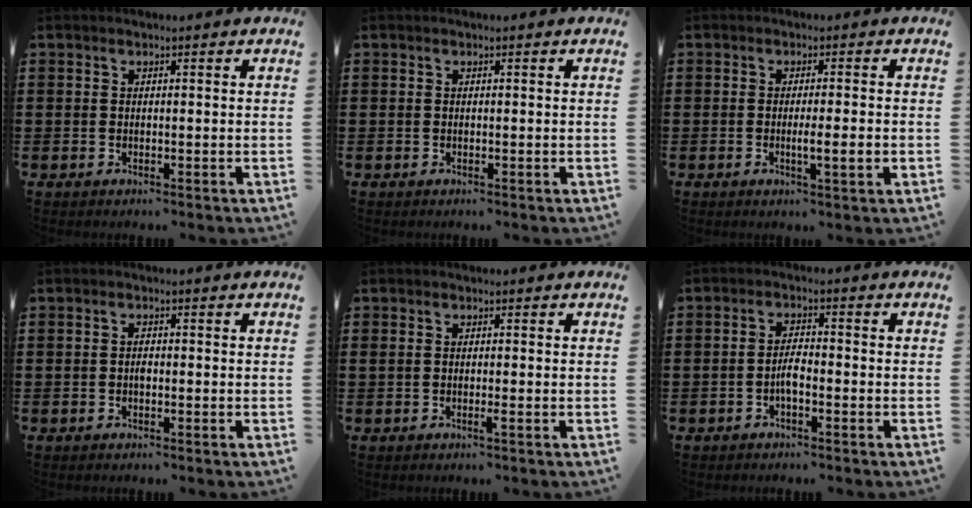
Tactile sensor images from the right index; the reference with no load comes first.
{"total": 0.0}
{"total": 3.4, "force": [-0.7, 0.1, 3.3], "torque": [-0.055, -0.005, -0.014]}
{"total": 1.0, "force": [-0.3, 0.5, 0.8], "torque": [-0.017, -0.003, -0.004]}
{"total": 0.9, "force": [-0.3, 0.0, 0.8], "torque": [-0.015, -0.004, -0.005]}
{"total": 2.6, "force": [-1.0, 0.6, 2.4], "torque": [-0.052, -0.002, -0.021]}